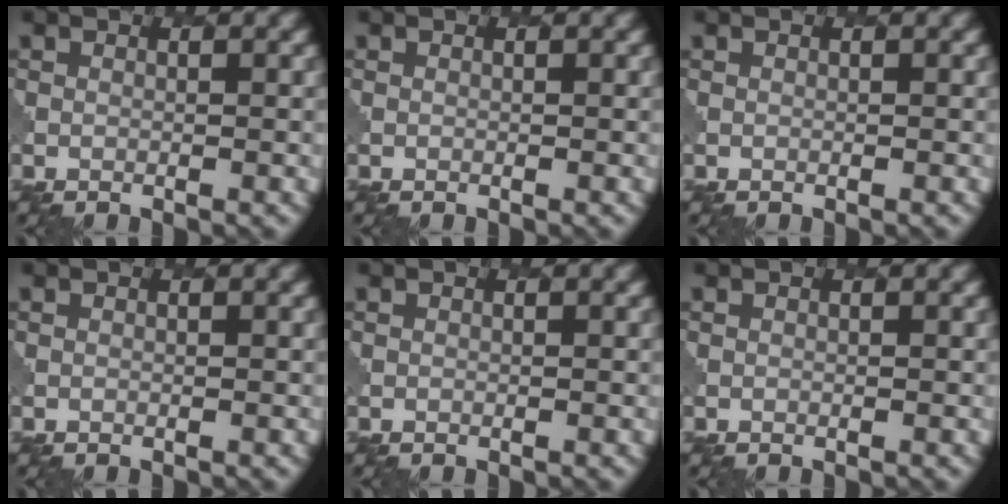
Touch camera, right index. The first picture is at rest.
{"total": 0.0}
{"total": 0.0}
{"total": 0.0}
{"total": 0.0}
{"total": 0.0}